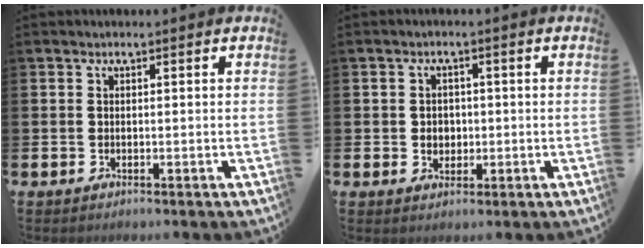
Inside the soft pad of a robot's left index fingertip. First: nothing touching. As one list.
[{"total": 2.4, "force": [0.3, 2.2, 0.9], "torque": [-0.003, 0.002, -0.003]}]